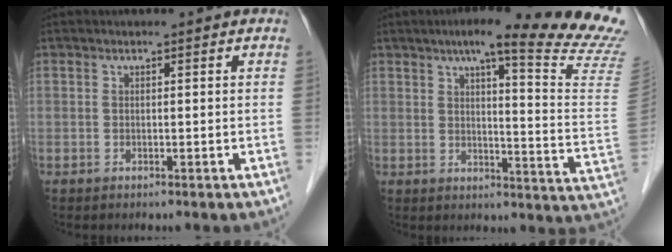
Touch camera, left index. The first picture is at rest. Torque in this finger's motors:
{"motor_torque": [-0.09, -0.26, 0.18, 0.07]}